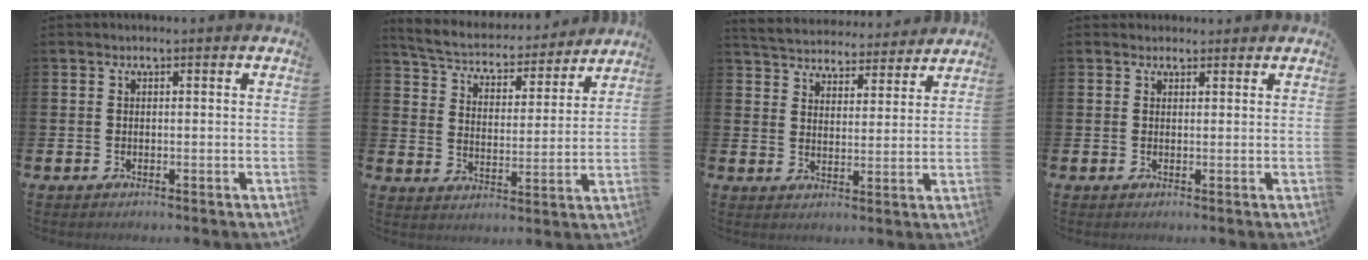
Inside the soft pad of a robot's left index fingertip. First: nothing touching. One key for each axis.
{"total": 6.2, "fx": 5.9, "fy": 1.2, "fz": 1.3, "tx": -0.055, "ty": -0.047, "tz": 0.100}
{"total": 5.2, "fx": 5.1, "fy": 1.2, "fz": -0.1, "tx": -0.015, "ty": -0.040, "tz": 0.088}
{"total": 1.4, "fx": 1.3, "fy": 0.7, "fz": 0.0, "tx": 0.020, "ty": -0.004, "tz": 0.020}